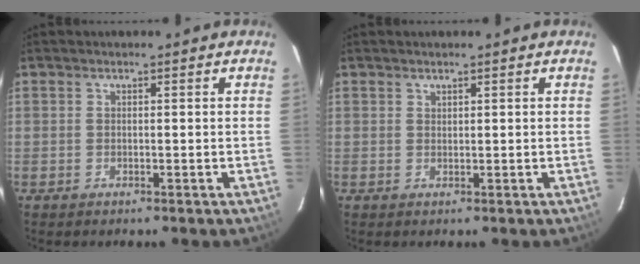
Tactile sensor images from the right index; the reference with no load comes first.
{"total": 0.6, "force": [0.6, 0.2, 0.0], "torque": [0.000, 0.001, 0.012]}